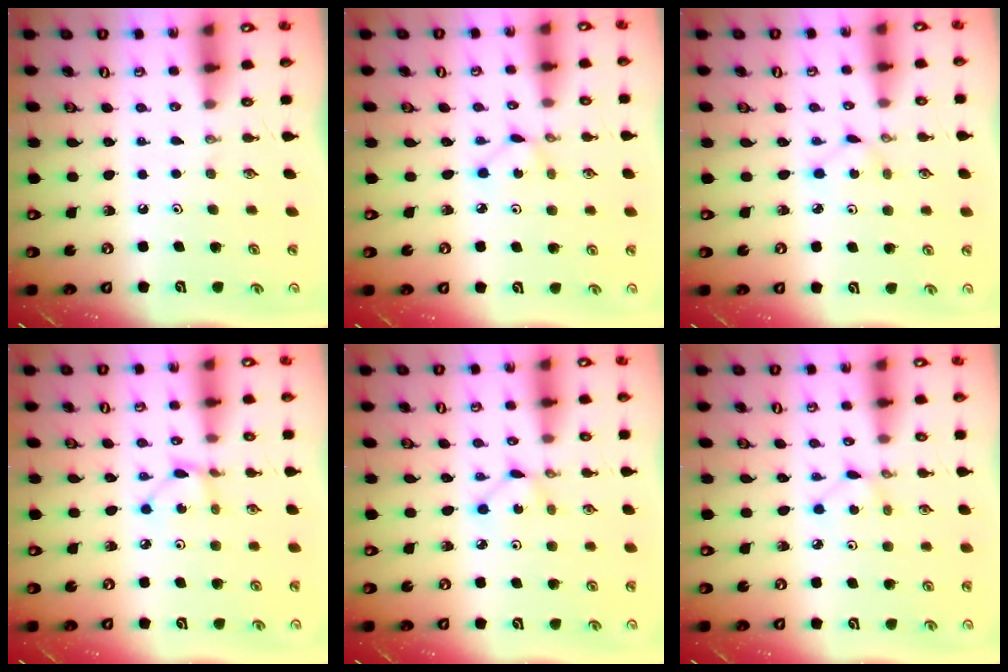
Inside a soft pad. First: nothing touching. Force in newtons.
{"total": 1.7, "press": 1.6, "slide": 0.2}
{"total": 2.0, "press": 2.0, "slide": 0.2}
{"total": 2.4, "press": 2.4, "slide": 0.2}
{"total": 1.9, "press": 1.9, "slide": 0.2}
{"total": 2.4, "press": 2.4, "slide": 0.3}